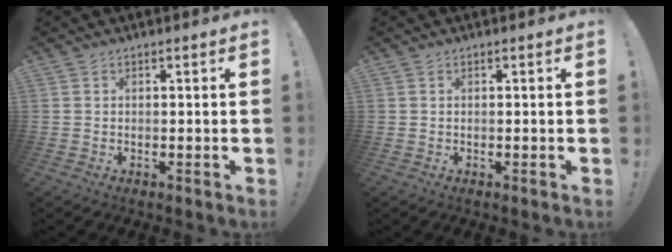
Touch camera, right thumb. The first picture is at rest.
{"total": 0.0}